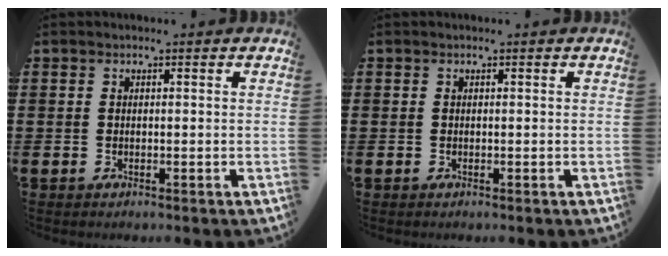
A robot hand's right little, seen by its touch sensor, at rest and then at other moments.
{"total": 0.0}